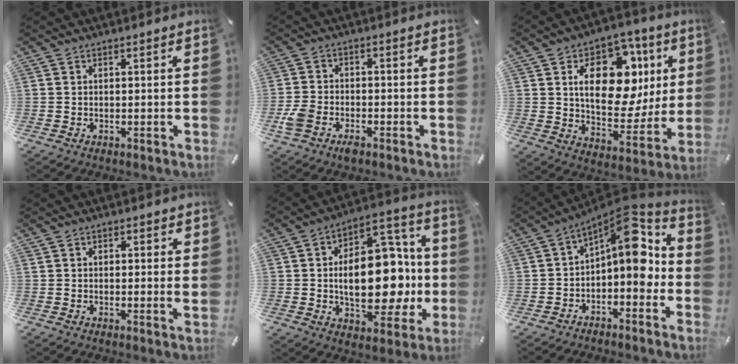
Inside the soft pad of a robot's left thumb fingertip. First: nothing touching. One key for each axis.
{"total": 5.5, "fx": -3.0, "fy": 3.5, "fz": 3.1, "tx": -0.074, "ty": 0.013, "tz": -0.059}
{"total": 20.1, "fx": 6.4, "fy": 12.7, "fz": 14.2, "tx": -0.213, "ty": -0.026, "tz": 0.111}
{"total": 1.3, "fx": 0.8, "fy": 0.6, "fz": 0.9, "tx": -0.010, "ty": -0.003, "tz": 0.013}
{"total": 21.5, "fx": -0.8, "fy": 12.5, "fz": 17.4, "tx": -0.260, "ty": -0.011, "tz": -0.010}
{"total": 12.1, "fx": 3.1, "fy": 6.2, "fz": 9.9, "tx": -0.121, "ty": -0.039, "tz": 0.047}